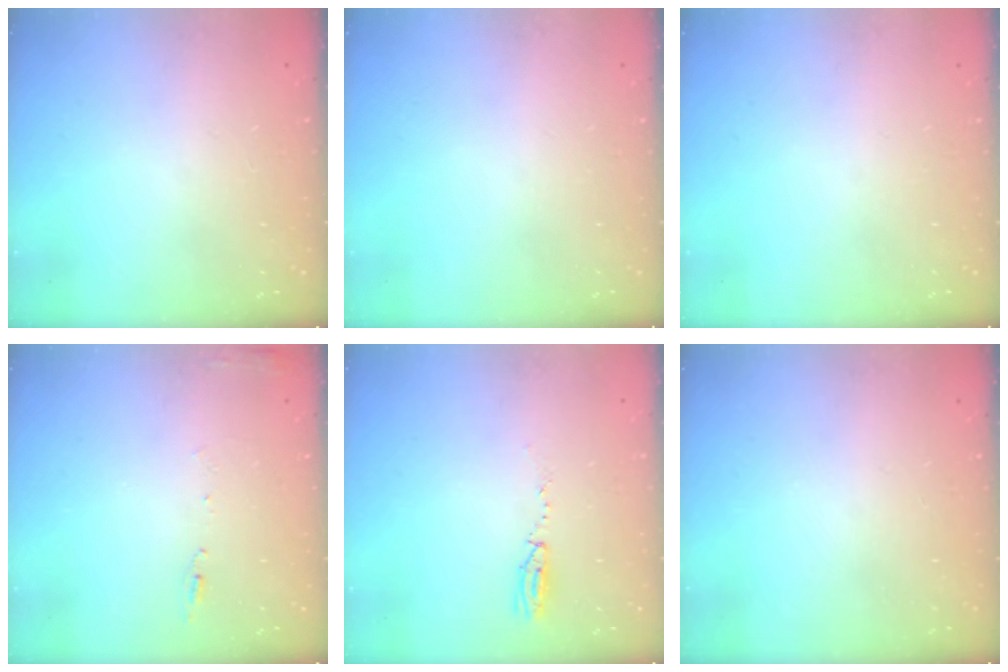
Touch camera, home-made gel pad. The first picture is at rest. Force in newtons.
{"total": 0.0}
{"total": 0.0}
{"total": 6.8, "press": 6.8, "slide": 0.7}
{"total": 3.2, "press": 2.6, "slide": 1.9}
{"total": 0.0}